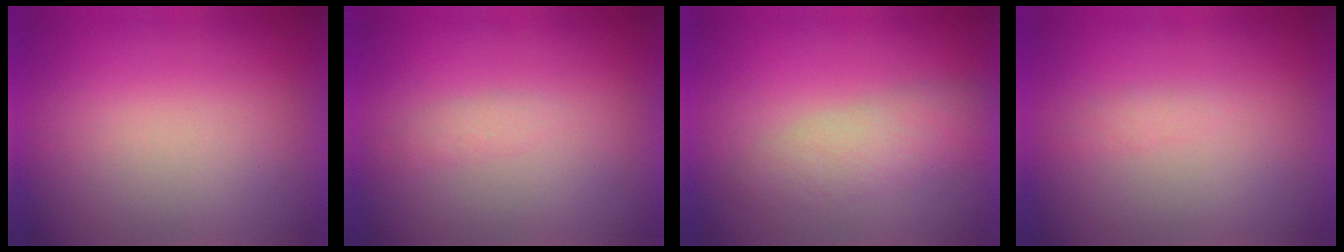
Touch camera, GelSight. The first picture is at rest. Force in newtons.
{"total": 1.4}
{"total": 3.4}
{"total": 1.2}